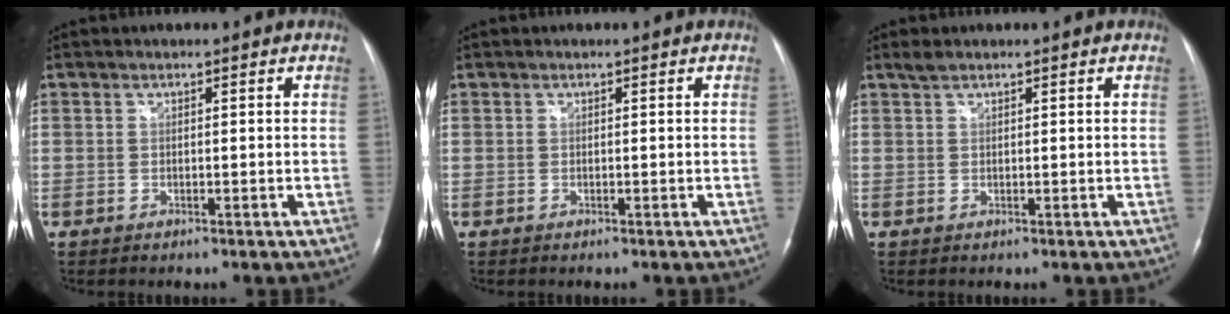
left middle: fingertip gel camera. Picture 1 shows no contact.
{"total": 0.0}
{"total": 1.5, "force": [1.2, 0.3, 0.7], "torque": [-0.020, 0.010, 0.029]}